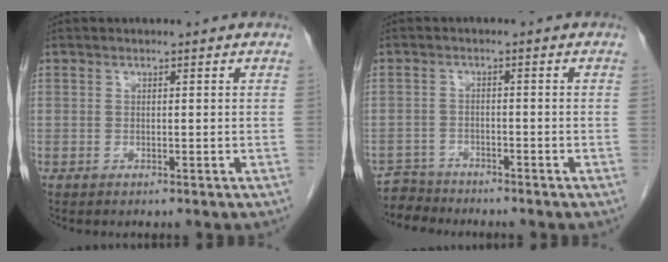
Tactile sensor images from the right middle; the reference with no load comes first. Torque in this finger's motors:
{"motor_torque": [-0.07, -0.16, -0.08, -0.03]}